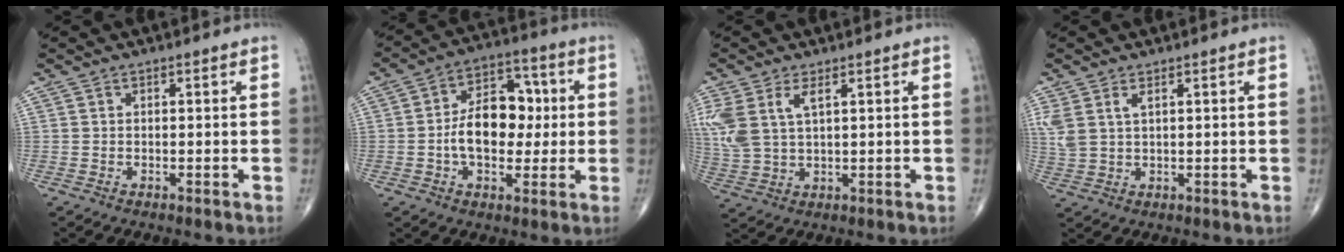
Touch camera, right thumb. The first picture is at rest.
{"total": 12.9, "force": [-0.3, 8.4, 9.8], "torque": [-0.120, 0.026, -0.010]}
{"total": 9.5, "force": [3.5, 4.8, 7.4], "torque": [-0.183, 0.002, 0.082]}
{"total": 4.9, "force": [2.1, 2.4, 3.7], "torque": [-0.097, 0.003, 0.051]}